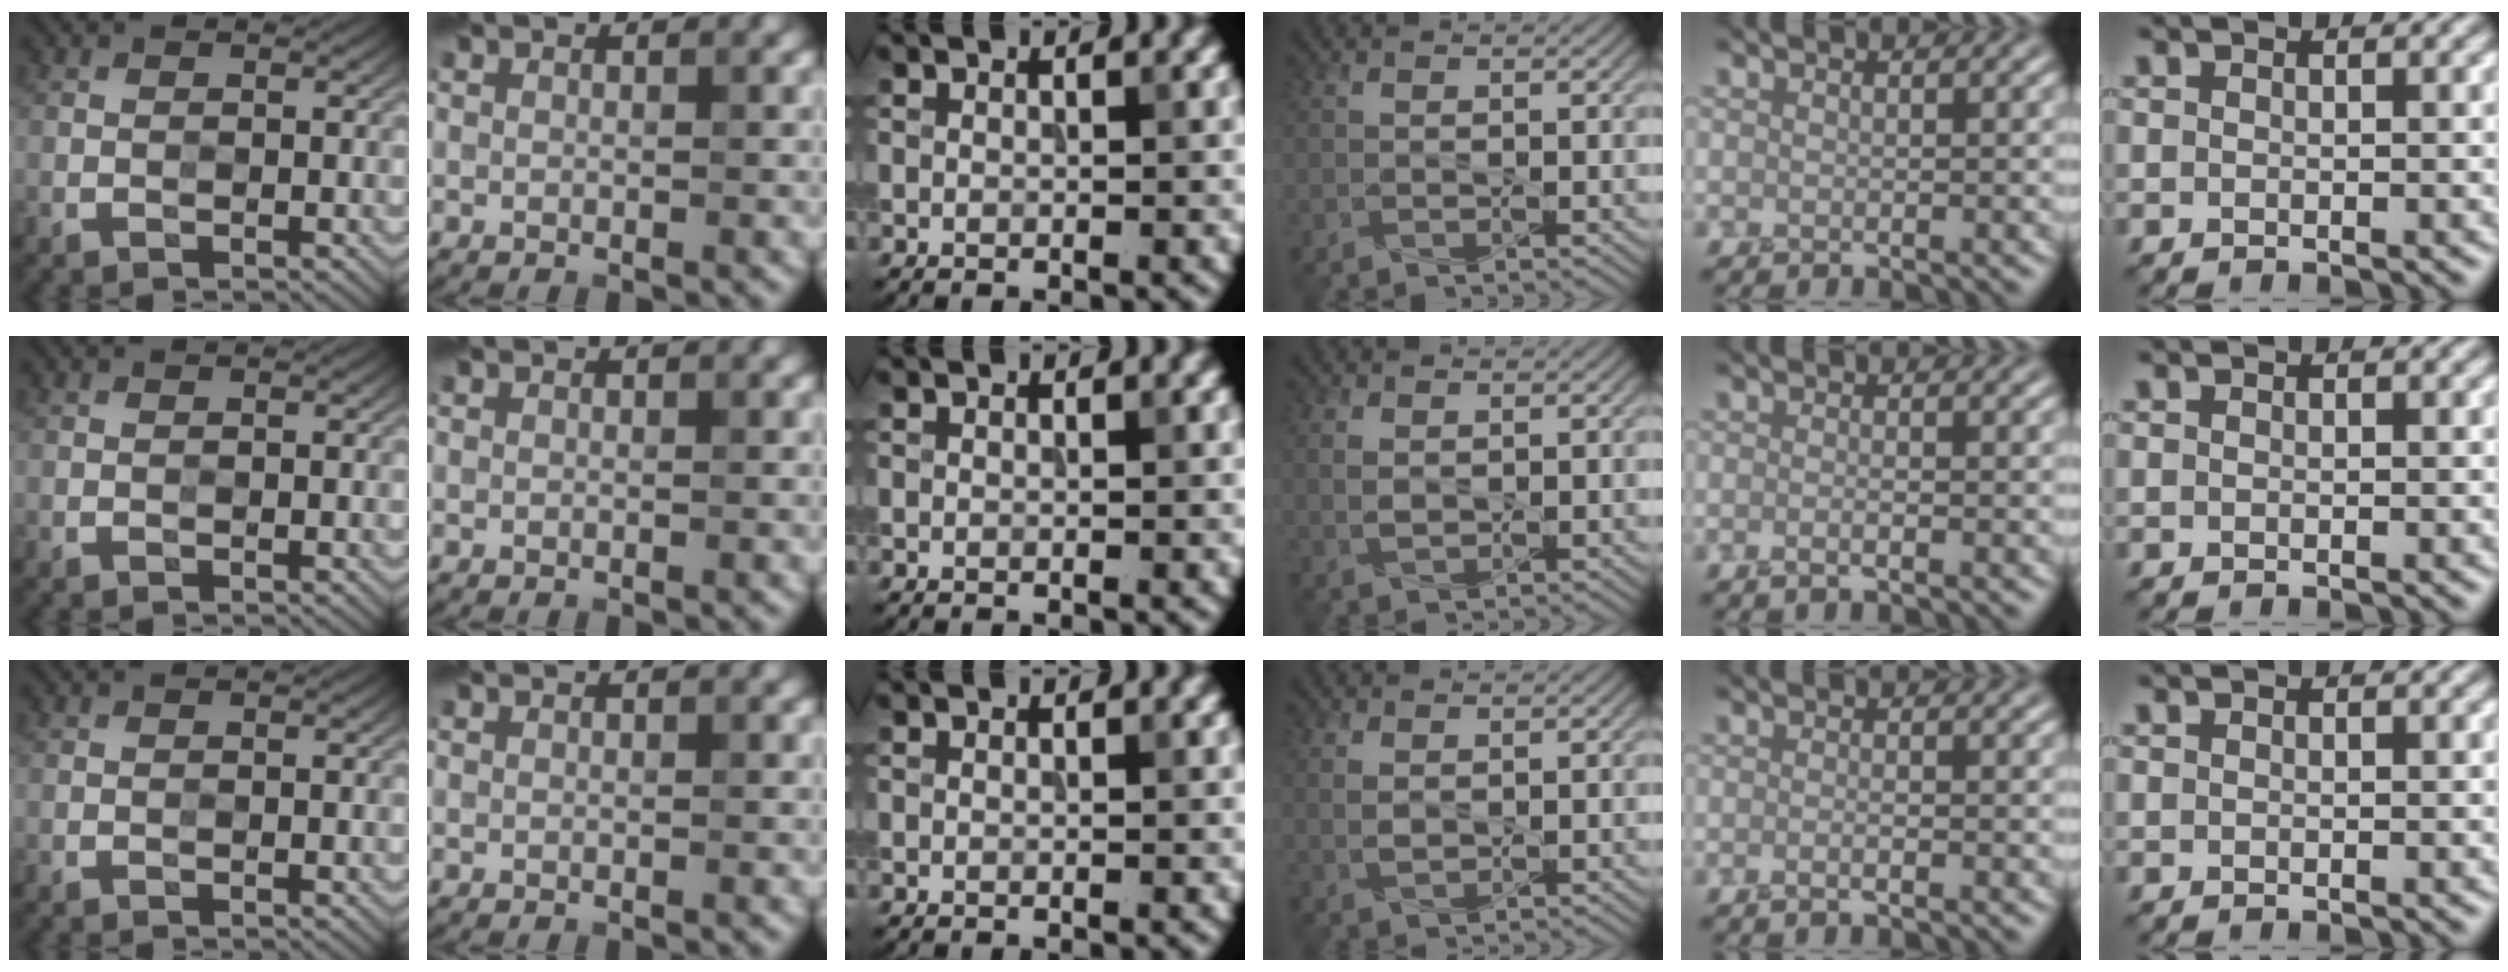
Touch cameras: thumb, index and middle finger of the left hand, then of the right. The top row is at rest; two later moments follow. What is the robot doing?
{"motion": "squeeze", "object": "foam earplug"}